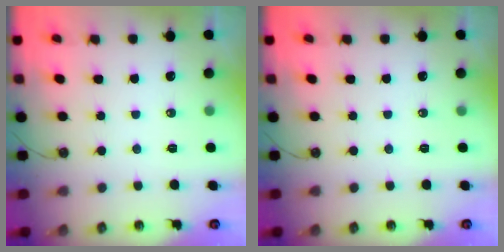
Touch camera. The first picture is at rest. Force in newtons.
{"total": 0.0}